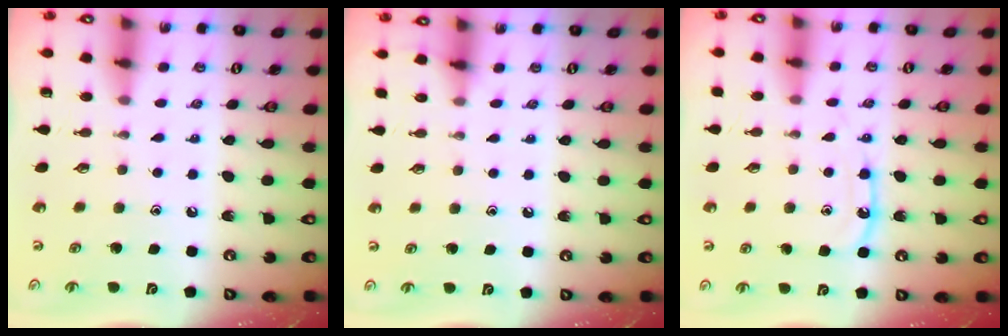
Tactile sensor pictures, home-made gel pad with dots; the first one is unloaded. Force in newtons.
{"total": 3.5, "press": 3.5, "slide": 0.6}
{"total": 9.5, "press": 9.5, "slide": 0.8}